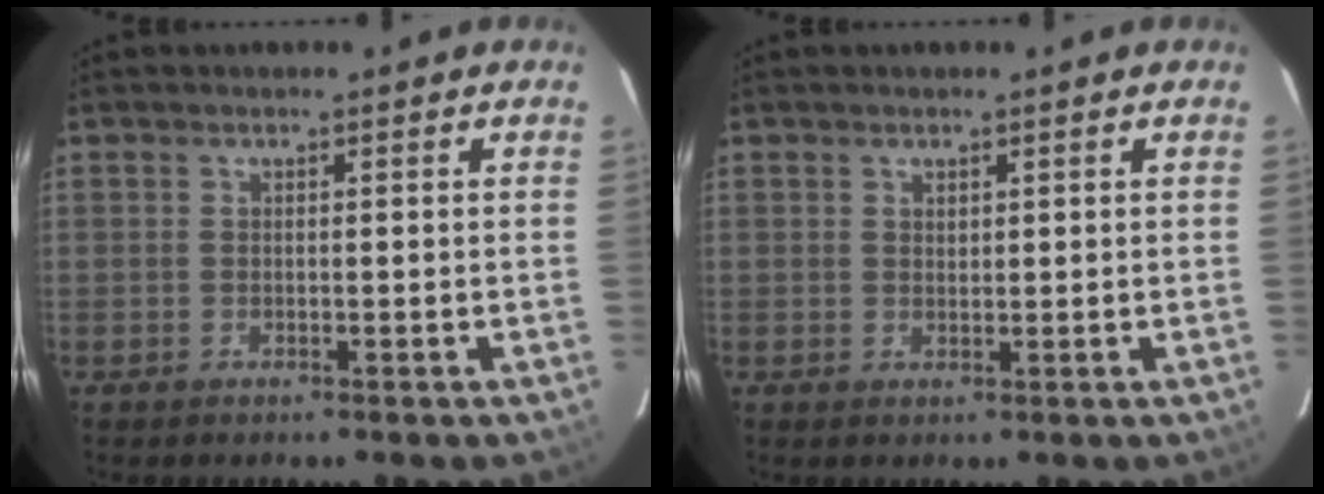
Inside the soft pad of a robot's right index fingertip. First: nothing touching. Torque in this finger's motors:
{"motor_torque": [-0.27, 0.17, -0.05, 0.00]}